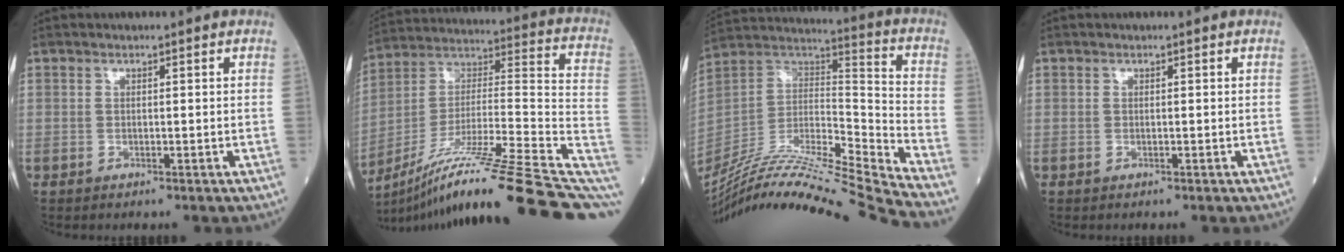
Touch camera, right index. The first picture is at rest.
{"total": 27.9, "force": [-19.1, 0.8, 20.3], "torque": [-0.270, 0.015, -0.318]}
{"total": 26.8, "force": [-24.3, -2.4, 11.0], "torque": [-0.207, -0.020, -0.411]}
{"total": 0.0}